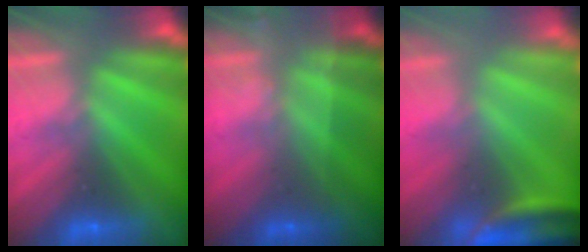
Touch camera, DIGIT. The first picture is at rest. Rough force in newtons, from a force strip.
{"total": 1.8}
{"total": 3.9}